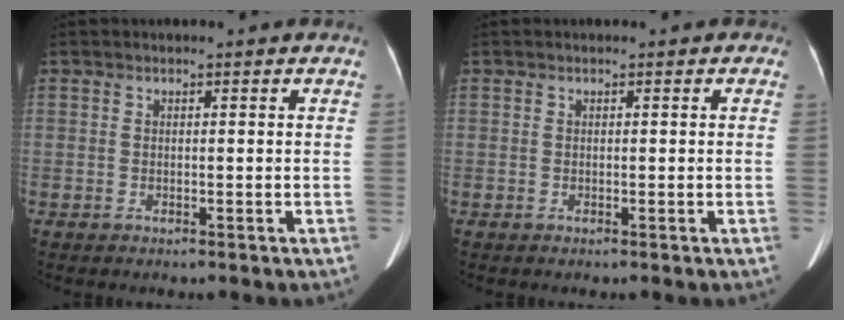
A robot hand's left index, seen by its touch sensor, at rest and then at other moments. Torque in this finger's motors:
{"motor_torque": [0.04, -0.11, -0.08, 0.00]}